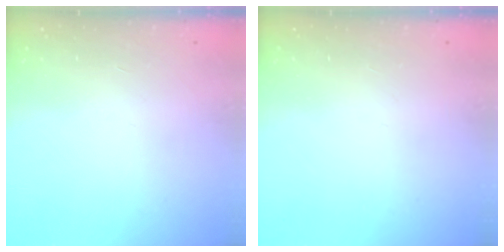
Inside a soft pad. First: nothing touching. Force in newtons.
{"total": 0.0}